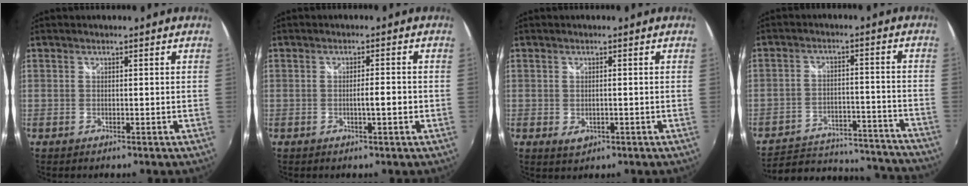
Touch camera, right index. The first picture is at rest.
{"total": 2.5, "force": [-0.5, 0.3, 2.4], "torque": [-0.037, -0.001, -0.010]}
{"total": 2.7, "force": [-0.5, 1.7, 2.1], "torque": [-0.037, -0.006, -0.003]}
{"total": 25.6, "force": [-23.1, 7.1, 8.5], "torque": [-0.158, 0.010, -0.287]}